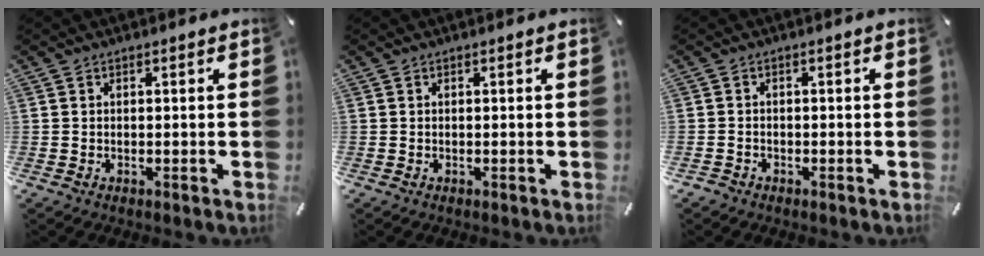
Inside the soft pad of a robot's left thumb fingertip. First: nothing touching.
{"total": 0.0}
{"total": 1.5, "force": [-1.0, 1.0, 0.3], "torque": [-0.008, 0.005, -0.022]}